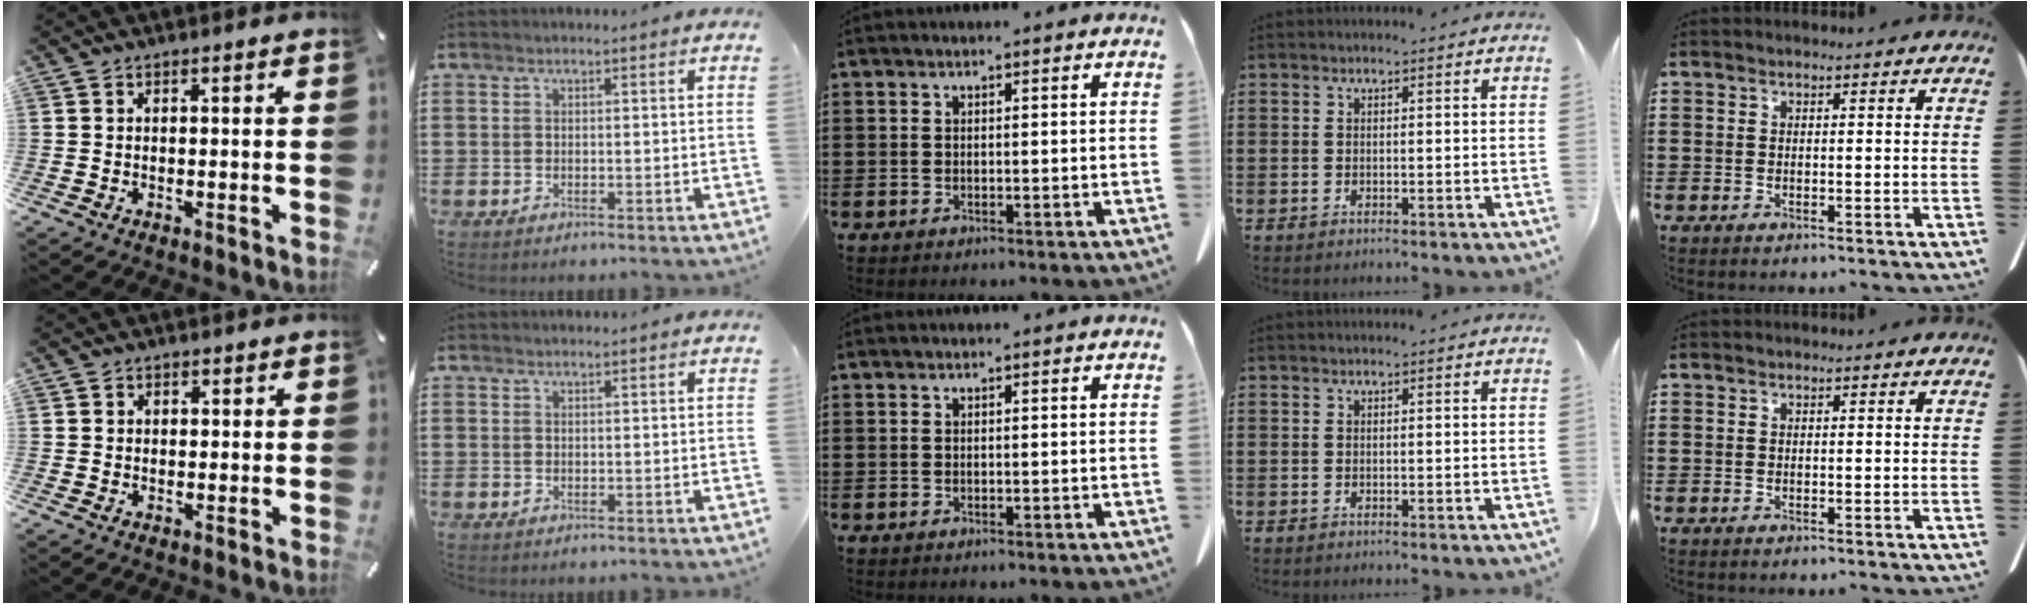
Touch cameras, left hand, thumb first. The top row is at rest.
{"thumb": {"total": 1.2, "force": [0.3, 1.2, 0.1], "torque": [0.006, 0.002, 0.002]}, "index": {"total": 0.5, "force": [0.5, 0.2, 0.0], "torque": [-0.001, 0.001, 0.010]}}